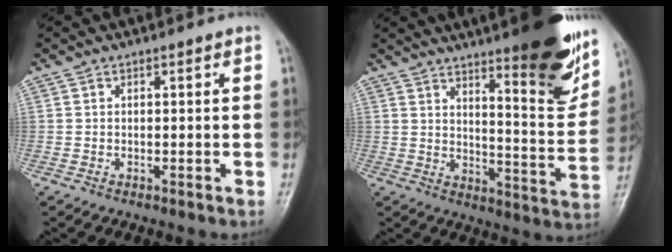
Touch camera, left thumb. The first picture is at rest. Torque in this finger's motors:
{"motor_torque": [3.09, 1.63, 1.67, -1.10, 0.10]}